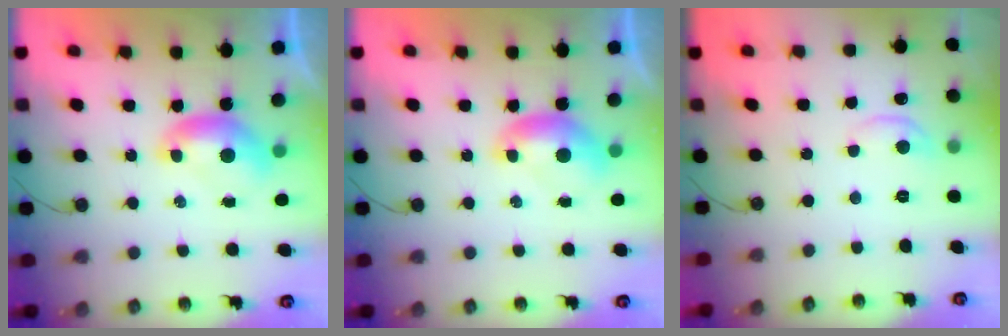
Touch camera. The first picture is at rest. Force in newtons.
{"total": 0.0}
{"total": 1.3, "press": 1.2, "slide": 0.5}